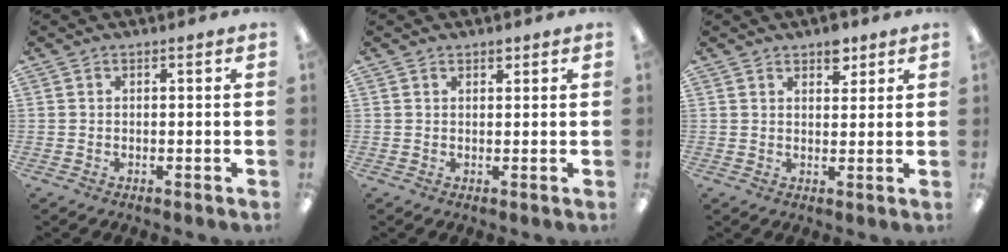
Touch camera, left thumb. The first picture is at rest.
{"total": 1.5, "force": [1.2, 0.8, 0.6], "torque": [-0.004, -0.003, 0.020]}
{"total": 4.6, "force": [3.2, 2.5, 2.2], "torque": [-0.009, -0.017, 0.050]}